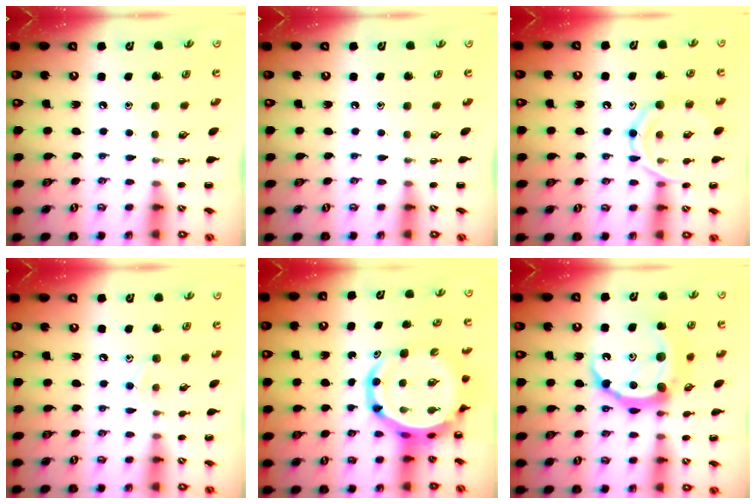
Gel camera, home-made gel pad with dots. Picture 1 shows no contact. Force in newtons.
{"total": 0.0}
{"total": 12.4, "press": 12.3, "slide": 1.1}
{"total": 6.5, "press": 6.3, "slide": 1.7}
{"total": 10.7, "press": 10.2, "slide": 3.1}
{"total": 15.0, "press": 14.9, "slide": 1.0}